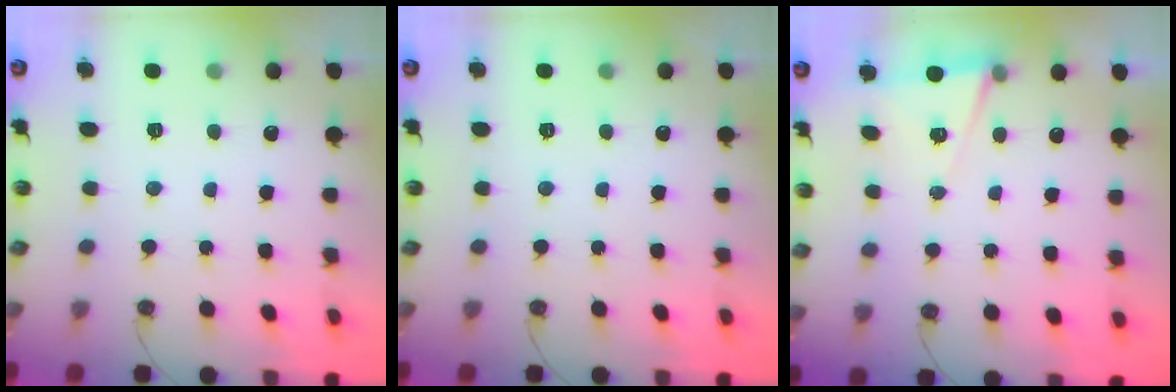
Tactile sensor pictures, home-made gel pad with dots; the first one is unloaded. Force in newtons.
{"total": 0.0}
{"total": 6.0, "press": 4.0, "slide": 4.5}